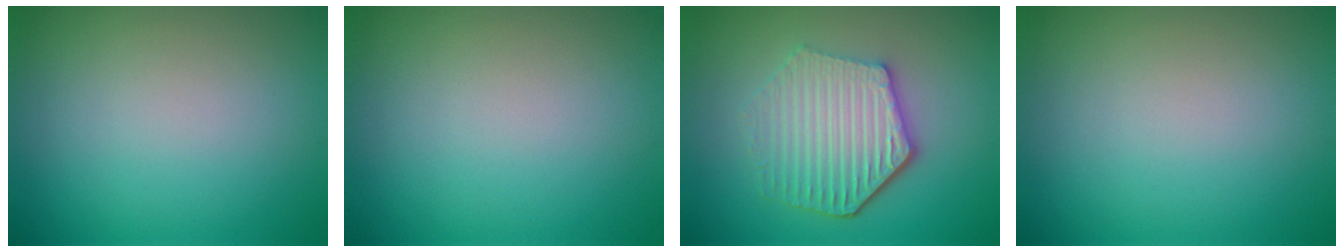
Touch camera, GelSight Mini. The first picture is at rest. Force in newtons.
{"total": 0.0}
{"total": 5.7, "press": 4.4, "slide": 3.6}
{"total": 0.0}